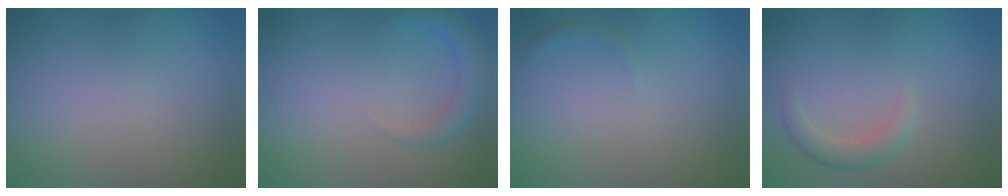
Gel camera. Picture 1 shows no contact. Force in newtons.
{"total": 2.3, "press": 2.3, "slide": 0.2}
{"total": 0.6, "press": 0.6, "slide": 0.0}
{"total": 2.0, "press": 2.0, "slide": 0.1}